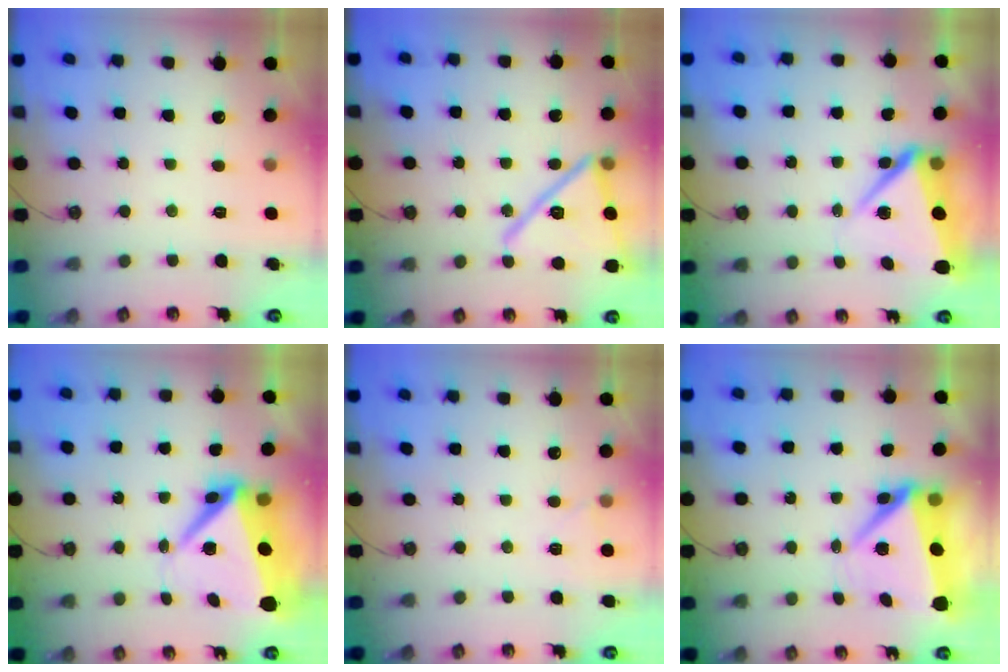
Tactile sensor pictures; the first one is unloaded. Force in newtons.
{"total": 18.2, "press": 18.0, "slide": 2.9}
{"total": 7.7, "press": 7.5, "slide": 1.6}
{"total": 11.5, "press": 11.3, "slide": 1.8}
{"total": 3.2, "press": 2.4, "slide": 2.0}
{"total": 7.8, "press": 7.7, "slide": 1.4}